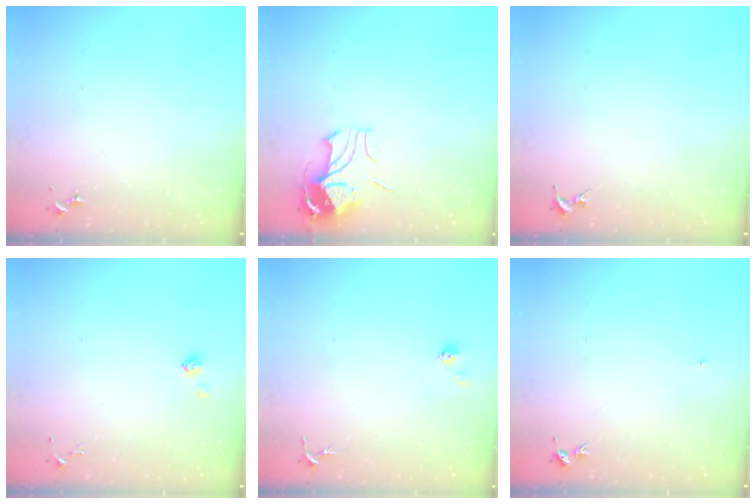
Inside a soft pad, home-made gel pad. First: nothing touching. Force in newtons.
{"total": 10.7, "press": 10.7, "slide": 1.2}
{"total": 0.0}
{"total": 3.6, "press": 3.1, "slide": 1.9}
{"total": 5.1, "press": 5.0, "slide": 0.4}
{"total": 4.3, "press": 4.3, "slide": 0.5}